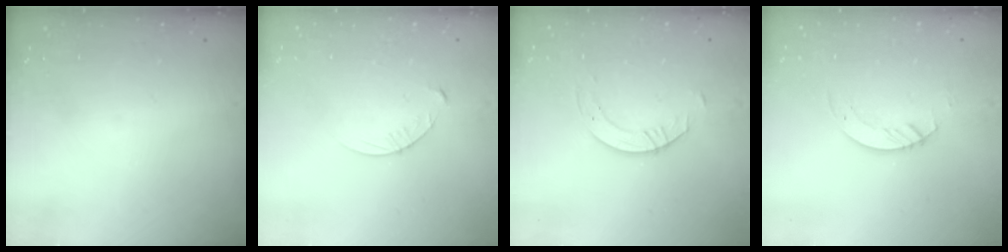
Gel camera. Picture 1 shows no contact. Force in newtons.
{"total": 4.6, "press": 4.6, "slide": 0.5}
{"total": 5.0, "press": 5.0, "slide": 0.5}
{"total": 2.9, "press": 2.9, "slide": 0.3}